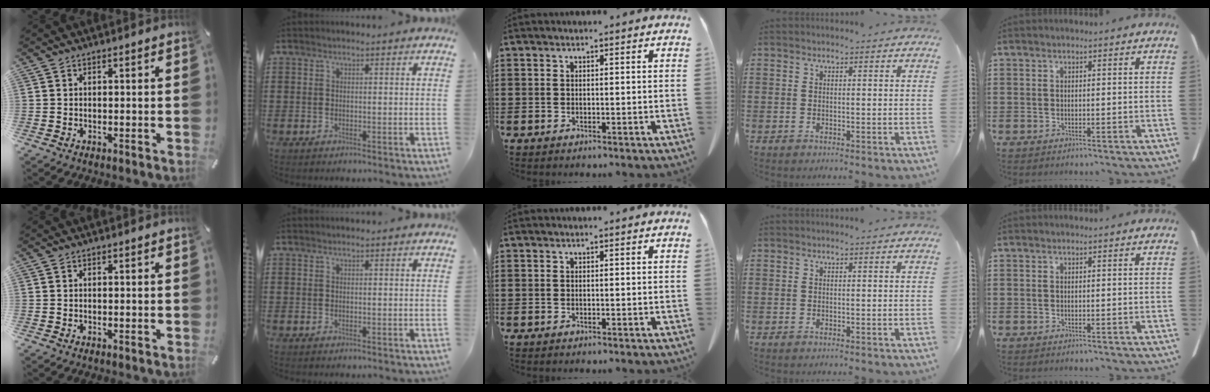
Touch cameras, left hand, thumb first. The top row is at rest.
{}